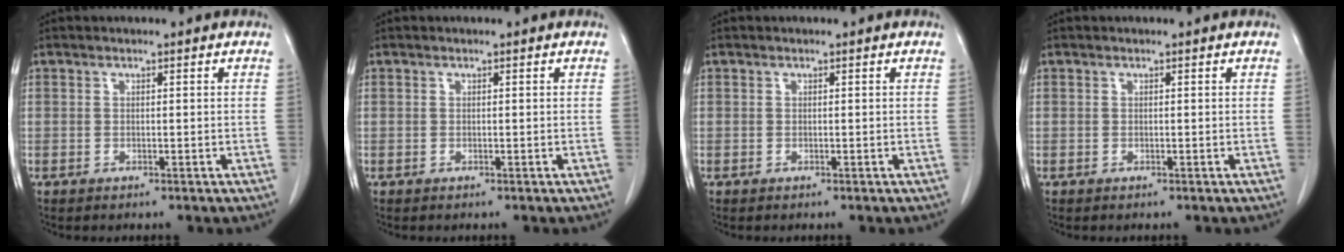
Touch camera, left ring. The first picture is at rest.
{"total": 0.0}
{"total": 0.0}
{"total": 0.0}